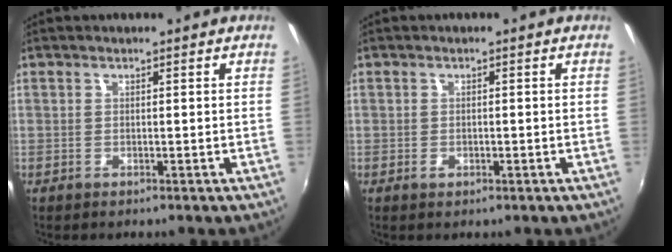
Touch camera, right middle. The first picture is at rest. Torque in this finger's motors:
{"motor_torque": [0.26, -0.21, -0.01, 0.02]}